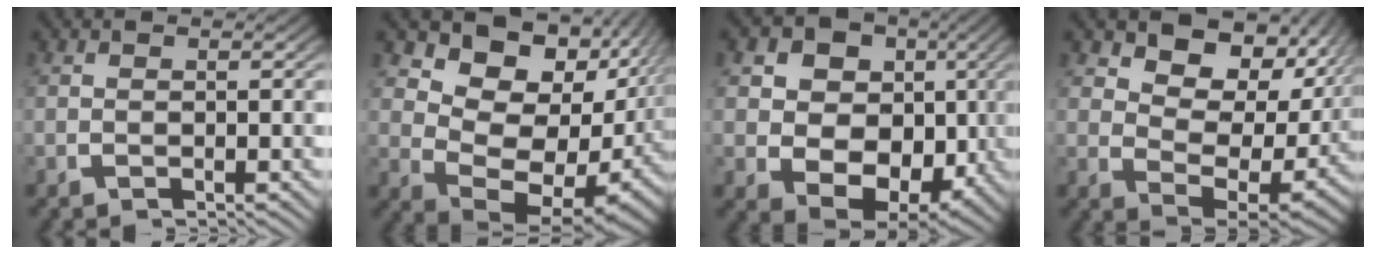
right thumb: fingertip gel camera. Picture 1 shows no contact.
{"total": 14.3, "force": [0.4, 9.8, 10.4], "torque": [-0.173, -0.026, 0.007]}
{"total": 14.1, "force": [-0.3, 11.3, 8.5], "torque": [-0.184, -0.052, 0.002]}
{"total": 10.3, "force": [2.7, 6.7, 7.4], "torque": [-0.116, -0.005, 0.031]}